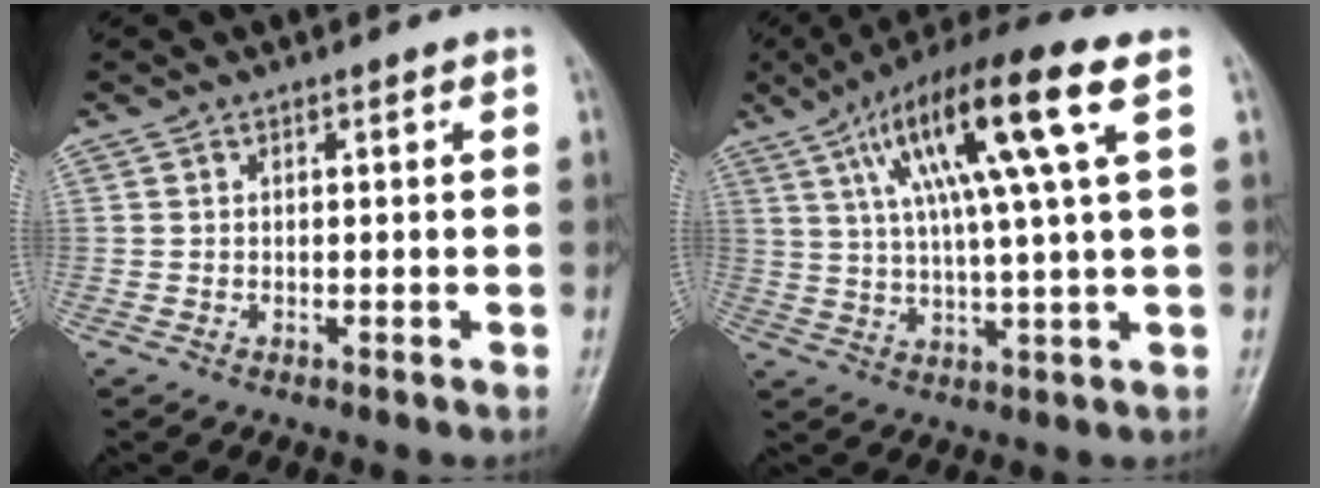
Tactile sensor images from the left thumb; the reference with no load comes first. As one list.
[{"total": 16.7, "force": [6.2, 1.6, 15.4], "torque": [-0.280, 0.007, 0.101]}]